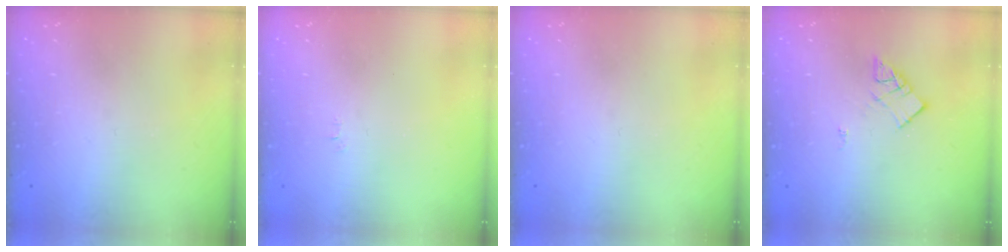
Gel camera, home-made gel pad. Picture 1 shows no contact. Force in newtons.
{"total": 2.5, "press": 2.5, "slide": 0.3}
{"total": 0.0}
{"total": 6.9, "press": 6.9, "slide": 0.3}